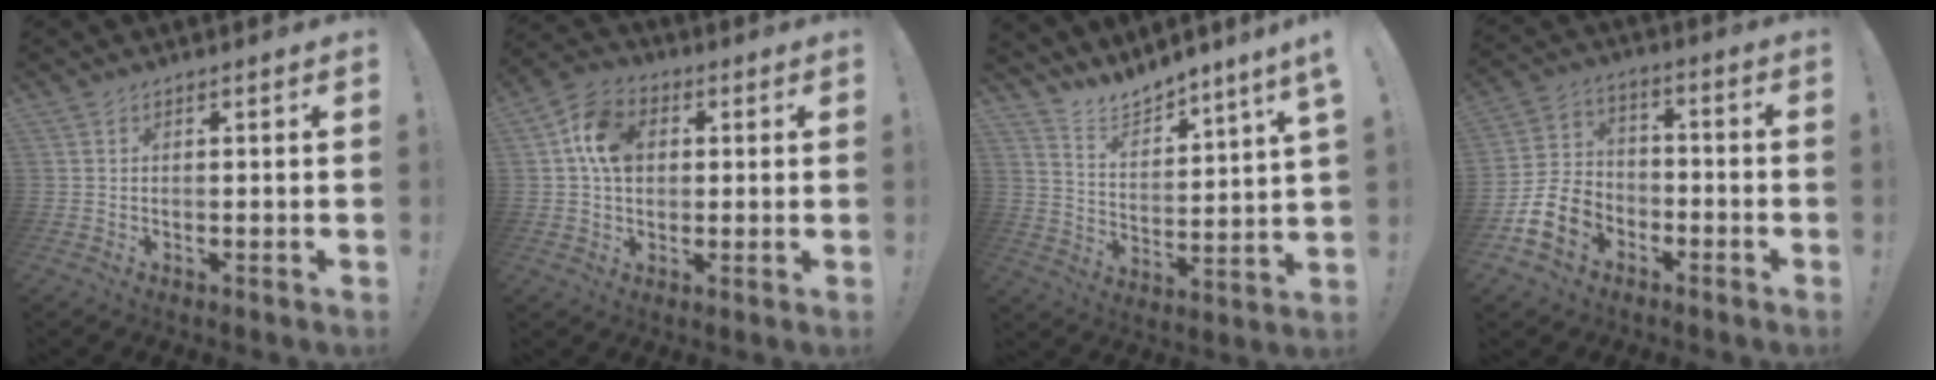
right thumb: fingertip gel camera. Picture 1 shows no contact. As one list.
[{"total": 11.4, "force": [2.5, 8.8, 6.9], "torque": [-0.119, 0.014, 0.051]}, {"total": 8.1, "force": [7.9, 0.2, 1.4], "torque": [-0.037, -0.077, 0.142]}, {"total": 13.3, "force": [-6.3, 9.7, 6.7], "torque": [-0.129, 0.038, -0.112]}]